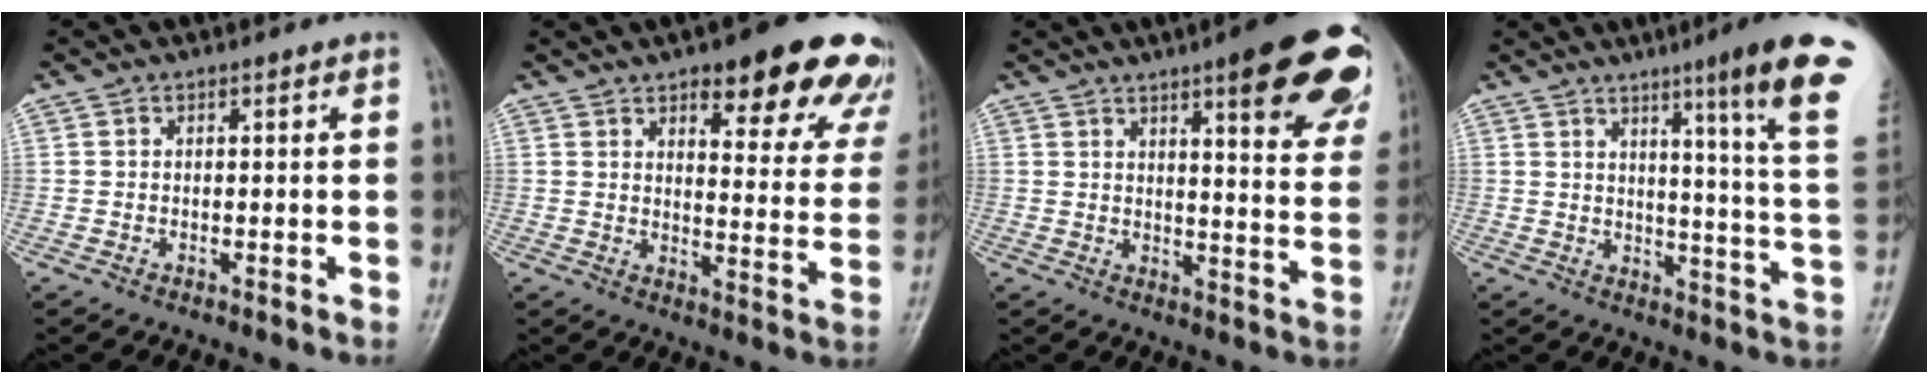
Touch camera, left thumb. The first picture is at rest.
{"total": 20.6, "force": [13.7, 7.0, 13.7], "torque": [-0.117, -0.055, 0.160]}
{"total": 19.9, "force": [11.1, 4.6, 15.9], "torque": [-0.170, -0.040, 0.132]}
{"total": 18.1, "force": [10.2, 0.0, 15.0], "torque": [-0.183, -0.065, 0.122]}